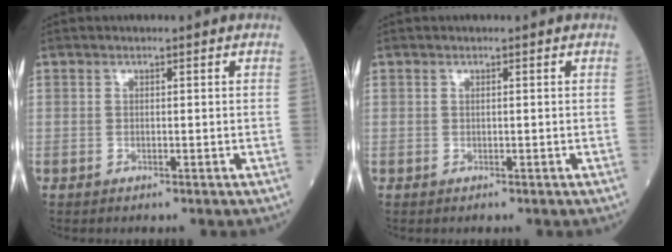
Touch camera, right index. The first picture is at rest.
{"total": 0.0}